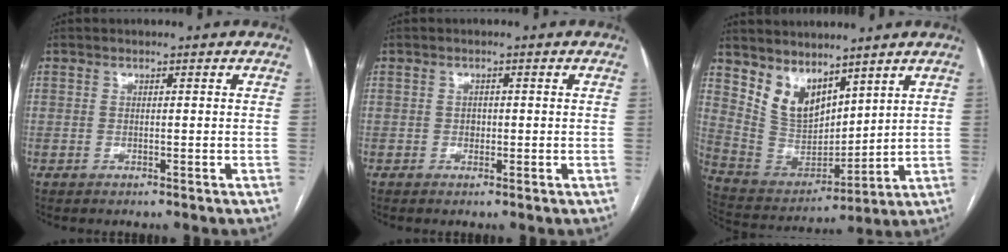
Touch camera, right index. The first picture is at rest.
{"total": 1.1, "force": [-0.1, 0.9, 0.6], "torque": [-0.009, 0.002, -0.002]}
{"total": 10.1, "force": [6.9, 5.4, 4.9], "torque": [-0.102, 0.008, 0.158]}